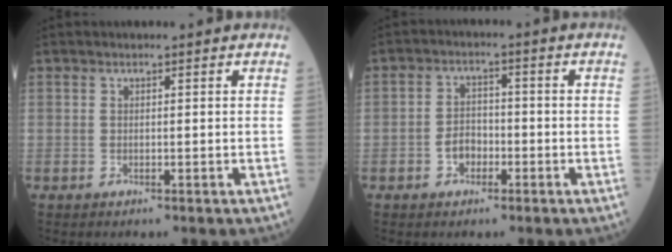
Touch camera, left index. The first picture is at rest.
{"total": 3.8, "force": [-1.5, 2.6, 2.3], "torque": [-0.045, 0.010, -0.028]}